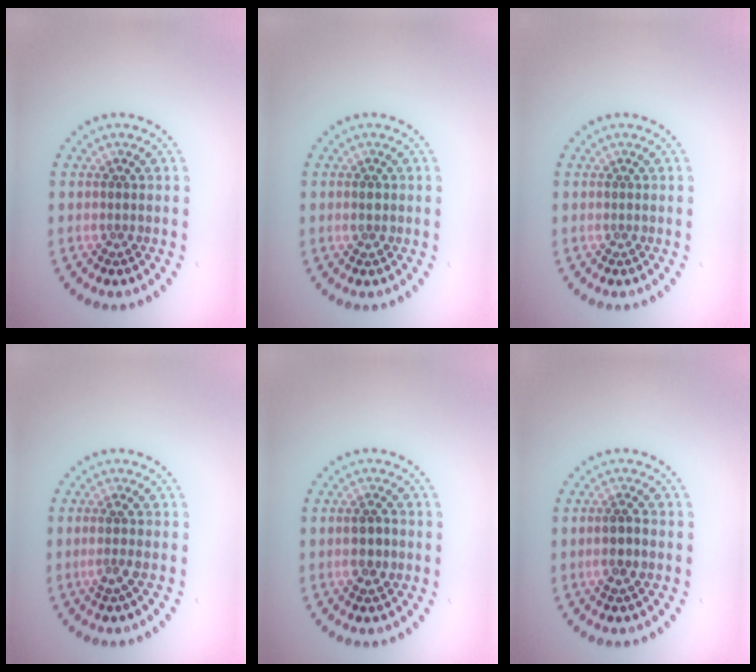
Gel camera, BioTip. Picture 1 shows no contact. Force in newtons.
{"total": 1.2, "press": 1.2, "slide": 0.2}
{"total": 0.0}
{"total": 1.4, "press": 1.1, "slide": 0.9}
{"total": 2.4, "press": 2.4, "slide": 0.5}
{"total": 2.3, "press": 2.2, "slide": 0.7}